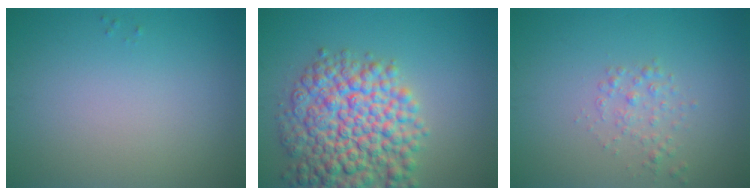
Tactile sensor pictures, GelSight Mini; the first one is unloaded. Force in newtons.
{"total": 9.7, "press": 9.7, "slide": 0.4}
{"total": 1.4, "press": 1.4, "slide": 0.1}